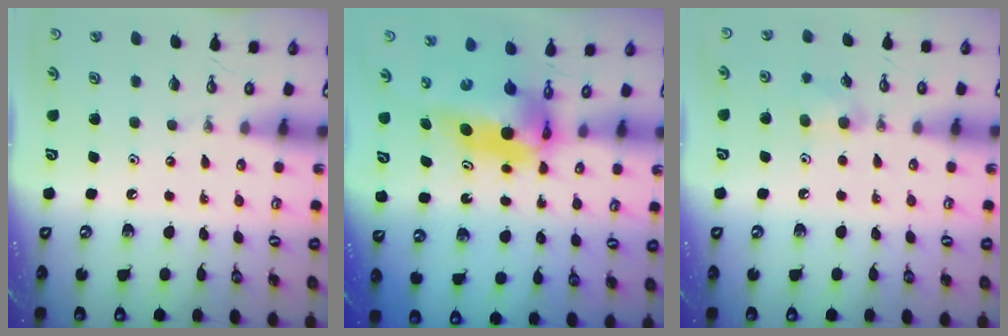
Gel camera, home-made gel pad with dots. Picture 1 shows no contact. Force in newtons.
{"total": 6.5, "press": 6.5, "slide": 0.4}
{"total": 7.2, "press": 7.0, "slide": 1.9}